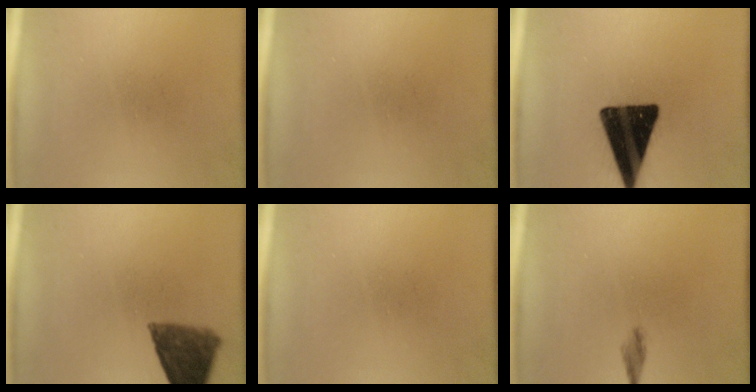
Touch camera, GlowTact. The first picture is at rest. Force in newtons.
{"total": 0.0}
{"total": 17.8}
{"total": 9.2}
{"total": 0.0}
{"total": 1.3}